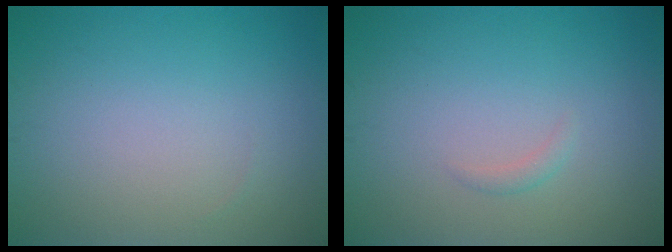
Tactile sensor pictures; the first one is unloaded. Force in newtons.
{"total": 0.7, "press": 0.7, "slide": 0.0}